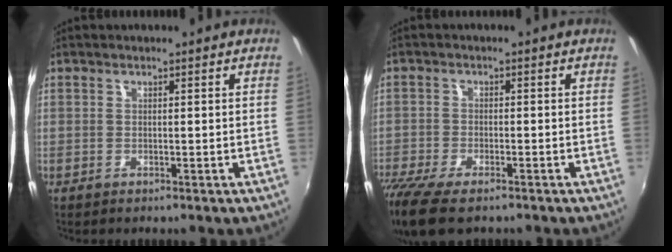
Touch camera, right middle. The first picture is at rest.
{"total": 11.6, "force": [-8.6, 3.7, 6.9], "torque": [-0.173, -0.054, -0.160]}